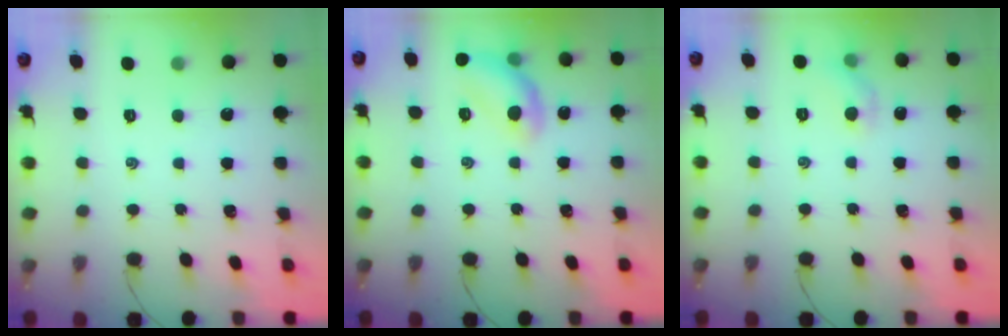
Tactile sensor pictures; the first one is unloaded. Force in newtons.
{"total": 11.6, "press": 11.6, "slide": 0.6}
{"total": 6.0, "press": 5.8, "slide": 1.4}